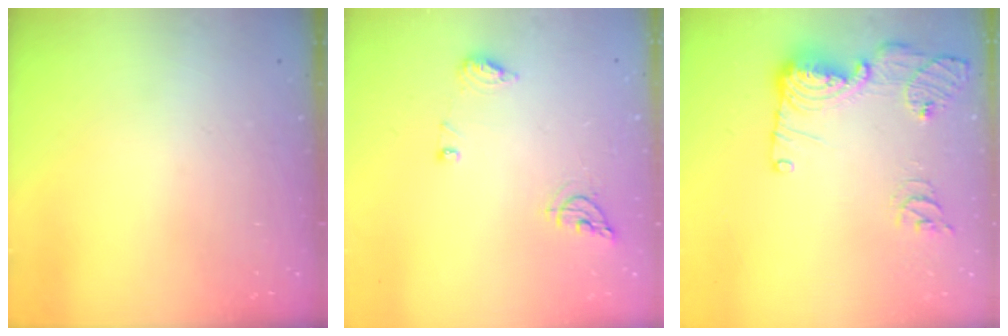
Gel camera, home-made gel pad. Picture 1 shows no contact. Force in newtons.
{"total": 8.0, "press": 8.0, "slide": 0.9}
{"total": 15.8, "press": 15.7, "slide": 1.8}